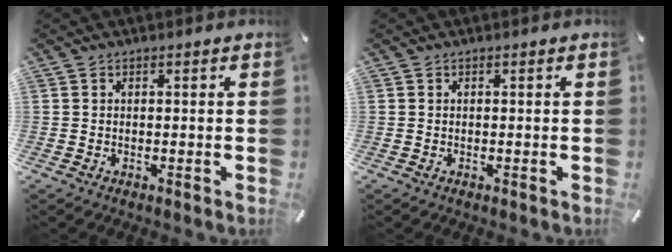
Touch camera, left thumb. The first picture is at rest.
{"total": 0.0}